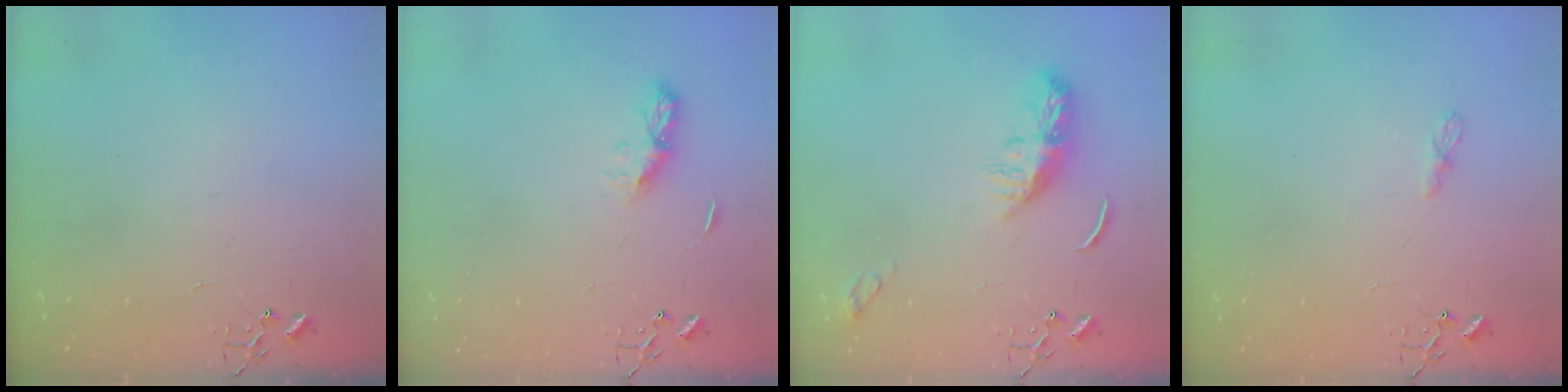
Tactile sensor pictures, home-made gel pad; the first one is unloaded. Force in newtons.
{"total": 6.4, "press": 6.3, "slide": 0.7}
{"total": 8.9, "press": 8.9, "slide": 0.6}
{"total": 4.8, "press": 4.7, "slide": 0.6}